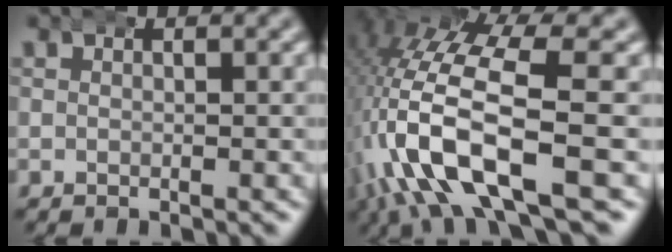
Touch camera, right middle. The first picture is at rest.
{"total": 9.5, "force": [-1.9, 4.2, 8.3], "torque": [-0.185, -0.017, -0.020]}